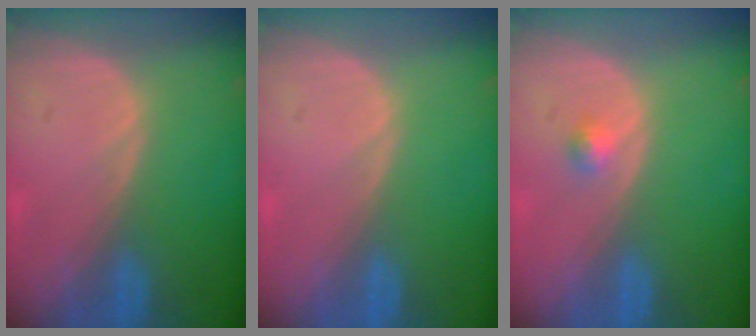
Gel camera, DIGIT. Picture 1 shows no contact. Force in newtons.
{"total": 0.0}
{"total": 1.5, "press": 1.3, "slide": 0.8}